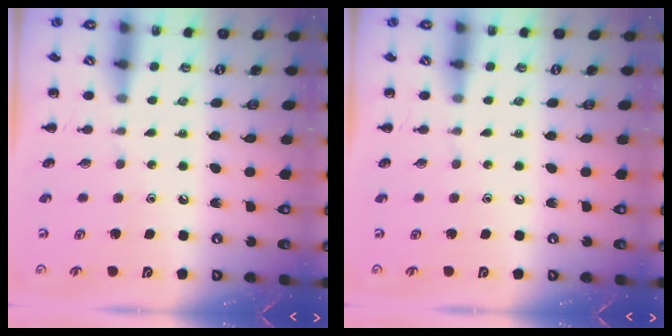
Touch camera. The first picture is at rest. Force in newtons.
{"total": 0.0}